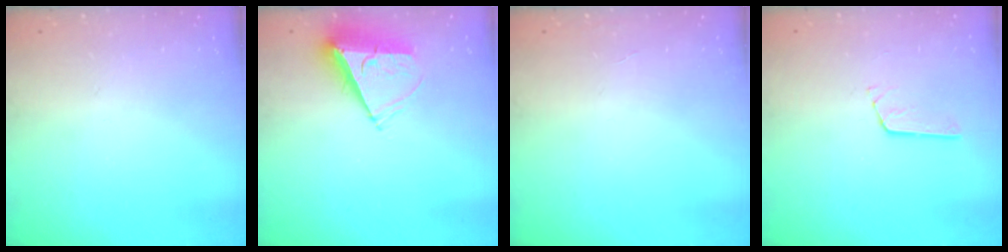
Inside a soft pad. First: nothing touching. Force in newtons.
{"total": 7.5, "press": 7.5, "slide": 0.5}
{"total": 0.0}
{"total": 2.4, "press": 2.4, "slide": 0.2}